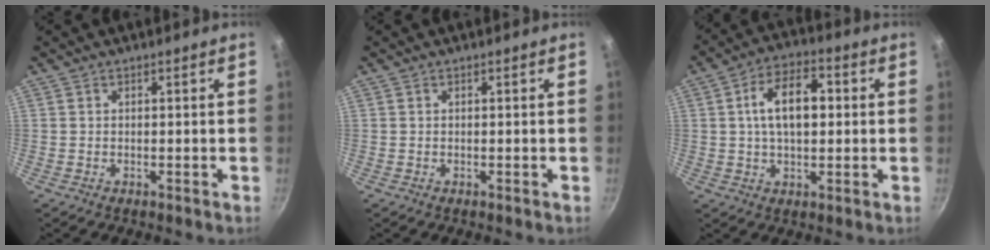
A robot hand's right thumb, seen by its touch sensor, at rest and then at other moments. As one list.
[{"total": 0.0}, {"total": 11.3, "force": [1.5, 6.5, 9.2], "torque": [-0.135, 0.019, 0.020]}]